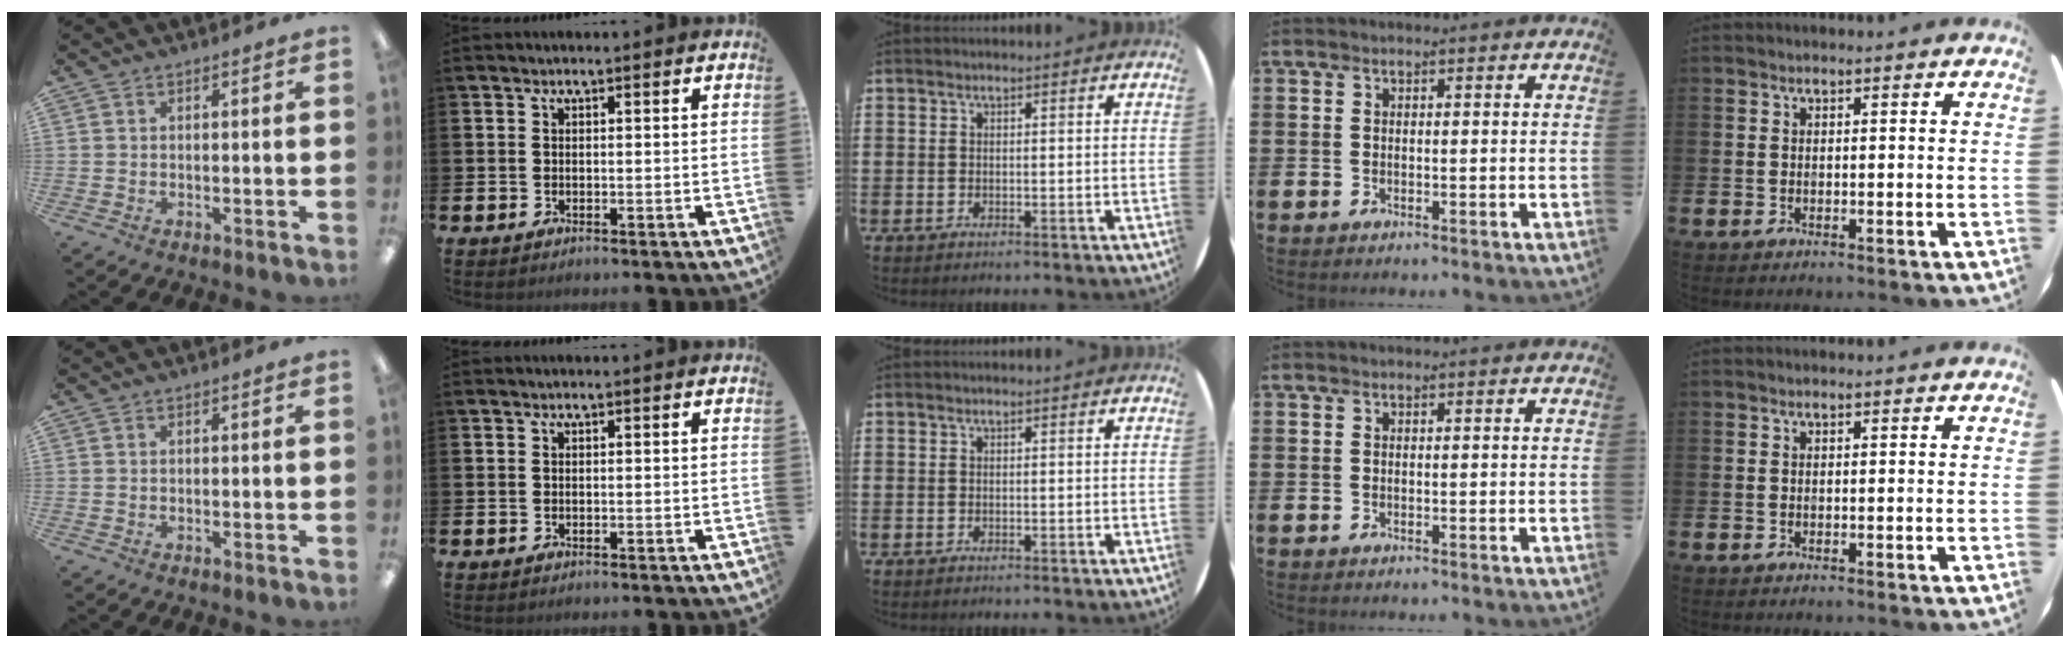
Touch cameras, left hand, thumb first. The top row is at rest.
{}